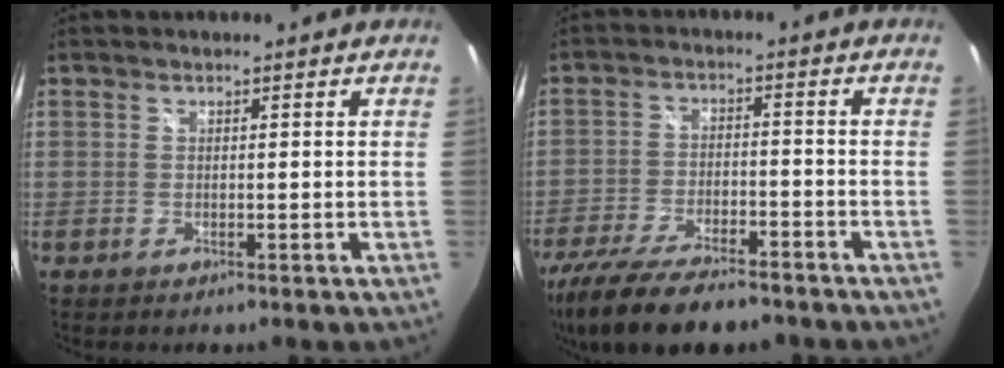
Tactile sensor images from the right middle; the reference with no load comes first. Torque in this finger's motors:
{"motor_torque": [1.12, -1.02, 0.35, 0.19]}